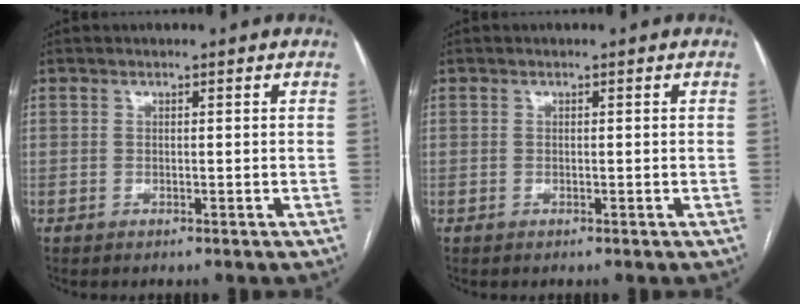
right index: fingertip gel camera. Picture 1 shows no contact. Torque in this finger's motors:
{"motor_torque": [0.00, 0.00, 0.00, 0.00]}